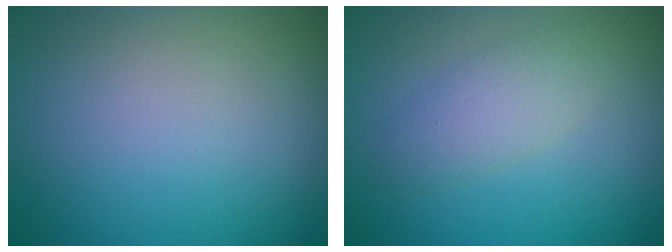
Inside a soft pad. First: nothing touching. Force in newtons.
{"total": 2.3, "press": 2.3, "slide": 0.1}